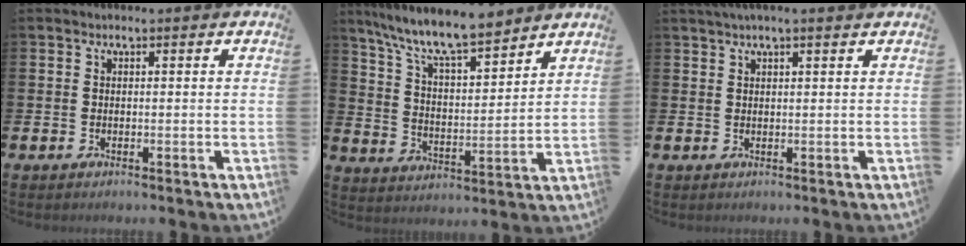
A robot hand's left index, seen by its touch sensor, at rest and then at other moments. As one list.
[{"total": 10.3, "force": [9.3, 1.6, 4.1], "torque": [-0.109, -0.052, 0.164]}, {"total": 1.9, "force": [1.5, 0.0, 1.1], "torque": [-0.022, 0.002, 0.027]}]